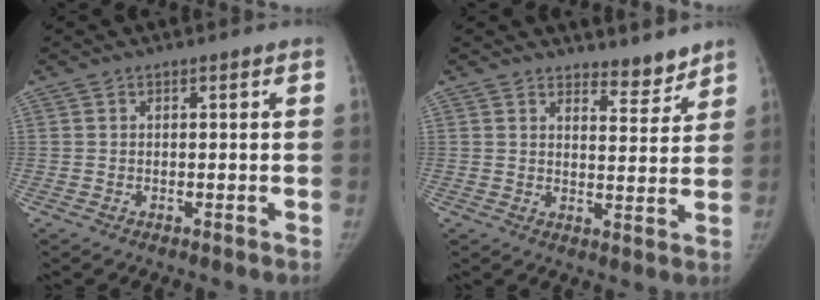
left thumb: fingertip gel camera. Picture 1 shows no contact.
{"total": 4.6, "force": [4.3, 1.4, 1.1], "torque": [0.005, -0.040, 0.066]}